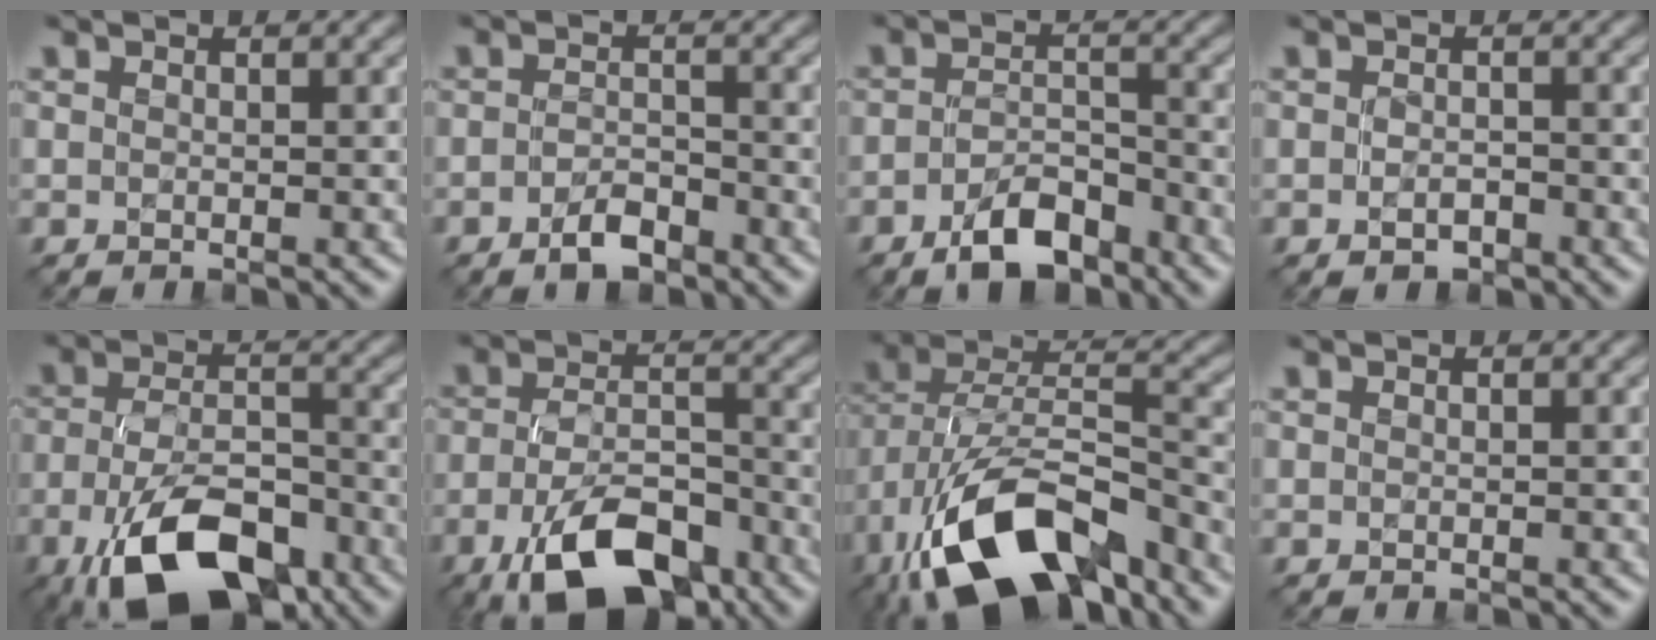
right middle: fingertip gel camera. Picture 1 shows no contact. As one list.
[{"total": 2.9, "force": [-1.9, 1.2, 1.7], "torque": [-0.030, 0.005, -0.037]}, {"total": 5.2, "force": [-3.5, 2.2, 3.2], "torque": [-0.054, 0.002, -0.062]}, {"total": 1.4, "force": [-0.7, 0.8, 0.9], "torque": [-0.017, 0.002, -0.013]}, {"total": 11.2, "force": [-6.9, 4.7, 7.4], "torque": [-0.145, -0.006, -0.121]}, {"total": 9.9, "force": [-6.0, 4.1, 6.8], "torque": [-0.126, -0.006, -0.103]}, {"total": 14.3, "force": [-8.5, 6.4, 9.5], "torque": [-0.174, -0.001, -0.149]}, {"total": 0.0}]